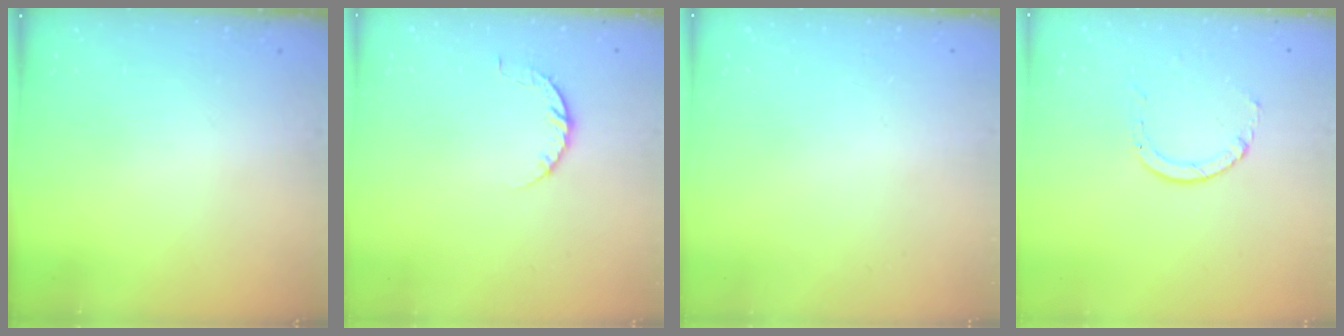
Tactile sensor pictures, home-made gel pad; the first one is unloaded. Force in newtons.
{"total": 5.2, "press": 5.2, "slide": 0.8}
{"total": 2.5, "press": 2.5, "slide": 0.2}
{"total": 2.9, "press": 2.9, "slide": 0.4}